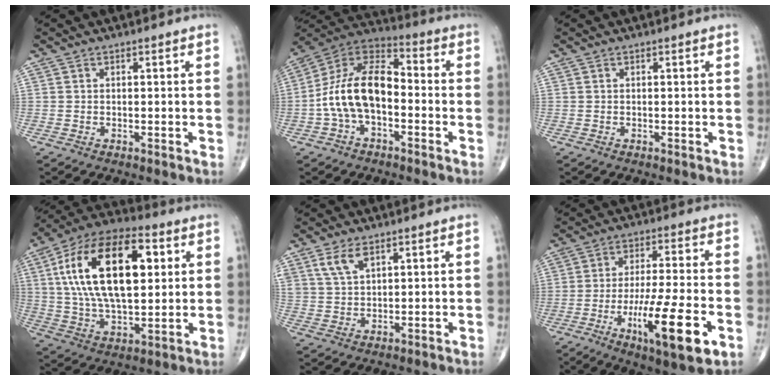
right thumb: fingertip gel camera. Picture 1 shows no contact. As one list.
[{"total": 14.4, "force": [-2.6, 8.2, 11.5], "torque": [-0.210, 0.046, -0.058]}, {"total": 0.0}, {"total": 24.7, "force": [5.8, 12.3, 20.6], "torque": [-0.359, 0.002, 0.094]}, {"total": 5.1, "force": [3.0, 2.6, 3.2], "torque": [-0.058, -0.011, 0.064]}, {"total": 16.5, "force": [-6.0, 3.4, 15.0], "torque": [-0.263, 0.004, -0.094]}]